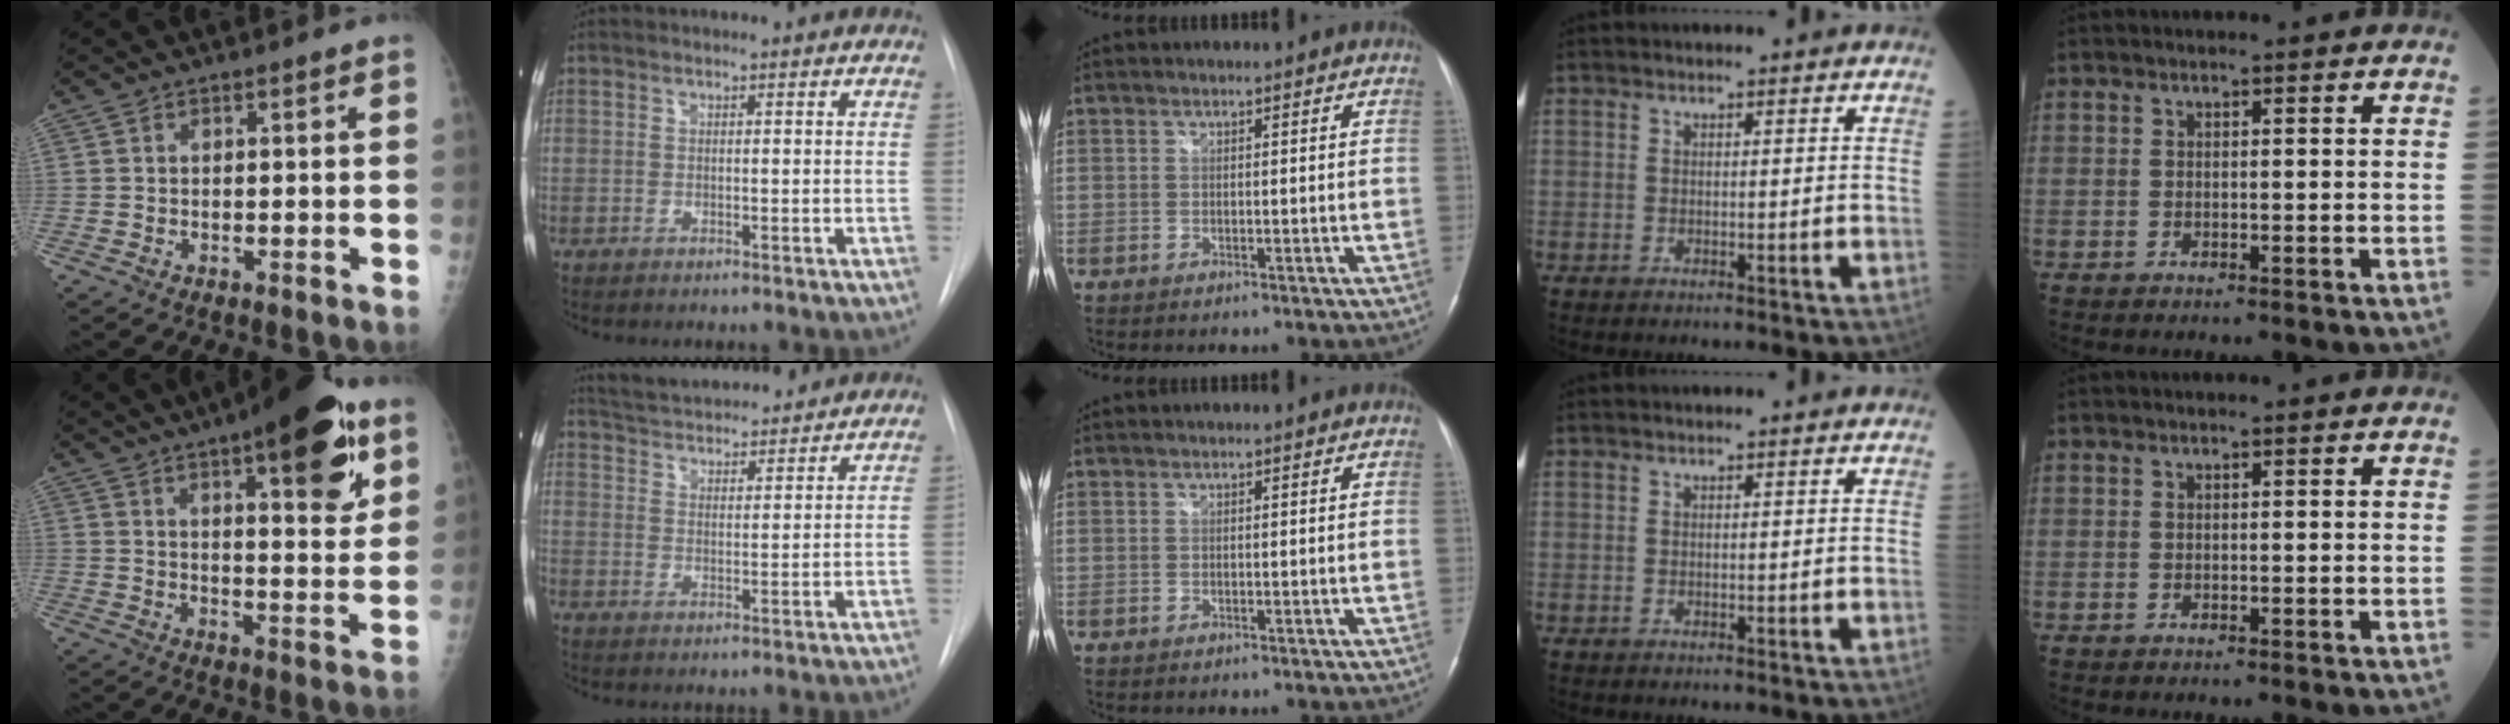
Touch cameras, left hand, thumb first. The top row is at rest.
{"thumb": {"total": 18.6, "force": [9.7, 5.9, 14.7], "torque": [-0.173, -0.036, 0.133]}, "index": {"total": 13.8, "force": [12.8, 2.9, 4.3], "torque": [-0.068, 0.020, 0.194]}}